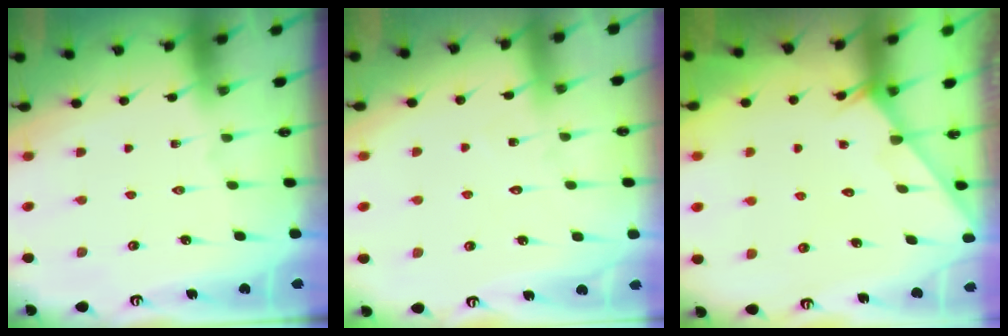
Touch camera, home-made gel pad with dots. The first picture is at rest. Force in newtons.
{"total": 6.2, "press": 6.2, "slide": 0.6}
{"total": 2.7, "press": 2.7, "slide": 0.2}